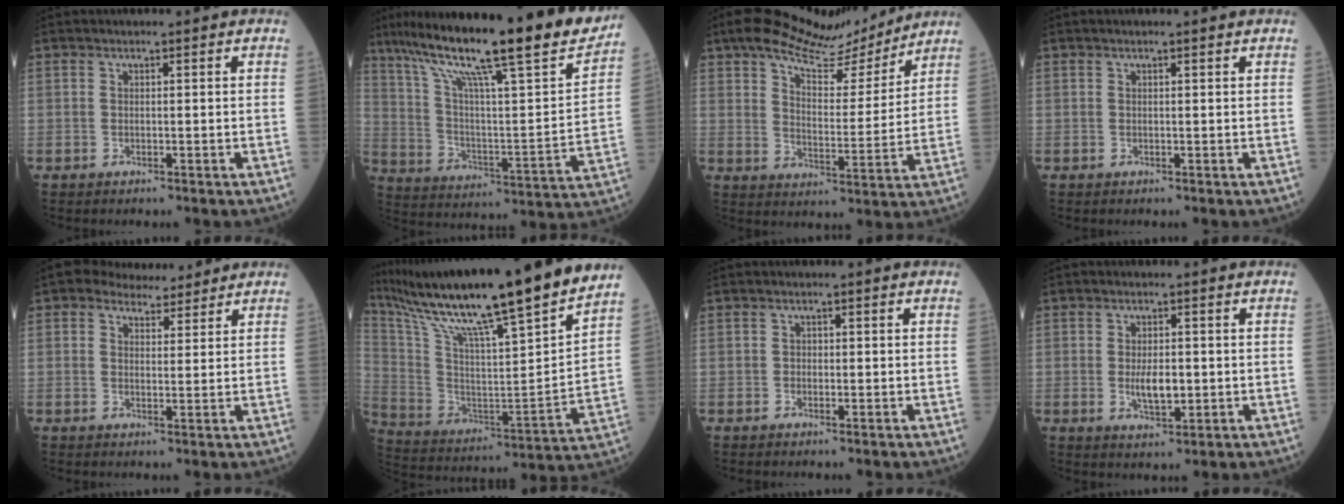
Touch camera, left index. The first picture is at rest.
{"total": 27.1, "force": [21.4, 1.5, 16.5], "torque": [-0.280, -0.022, 0.316]}
{"total": 14.0, "force": [12.1, 3.3, 6.2], "torque": [-0.105, 0.008, 0.182]}
{"total": 0.8, "force": [0.7, -0.1, 0.5], "torque": [-0.011, 0.006, 0.013]}
{"total": 5.5, "force": [4.7, 2.4, 1.6], "torque": [-0.025, 0.014, 0.071]}
{"total": 26.7, "force": [22.2, -0.8, 14.8], "torque": [-0.271, -0.034, 0.356]}
{"total": 0.7, "force": [-0.1, 0.6, 0.4], "torque": [-0.005, 0.002, -0.004]}
{"total": 4.3, "force": [-0.4, 1.8, 3.9], "torque": [-0.074, -0.005, -0.003]}